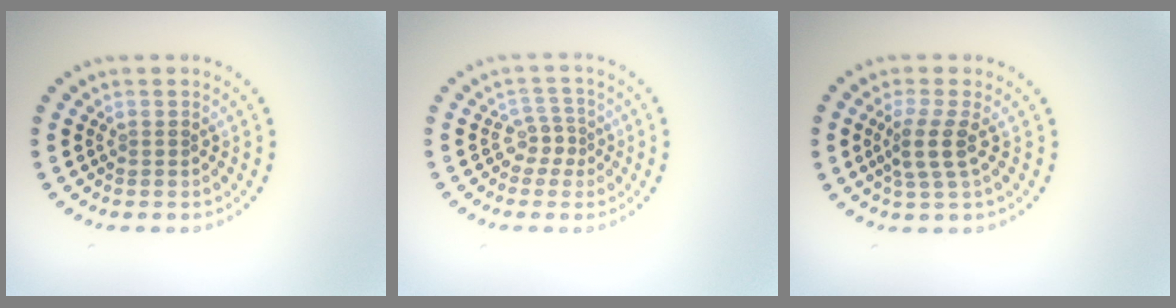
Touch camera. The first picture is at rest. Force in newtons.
{"total": 2.0, "press": 1.5, "slide": 1.3}
{"total": 2.6, "press": 2.1, "slide": 1.6}